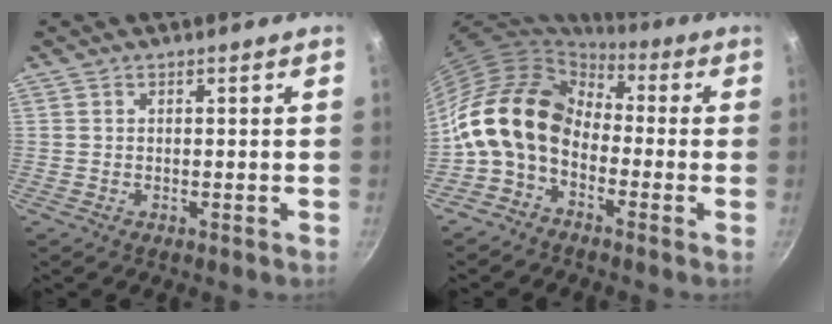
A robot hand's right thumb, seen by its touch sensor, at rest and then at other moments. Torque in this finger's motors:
{"motor_torque": [1.42, 2.67, 1.30, -1.47, 0.57]}